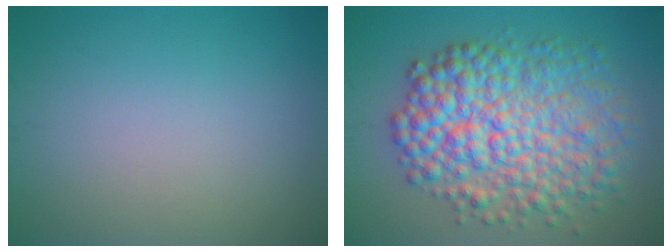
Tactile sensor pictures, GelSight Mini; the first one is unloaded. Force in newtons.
{"total": 9.3, "press": 9.3, "slide": 0.1}